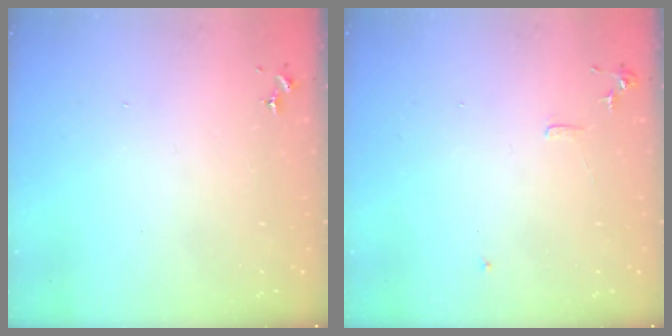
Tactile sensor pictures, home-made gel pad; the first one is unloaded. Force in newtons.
{"total": 6.0, "press": 6.0, "slide": 0.7}